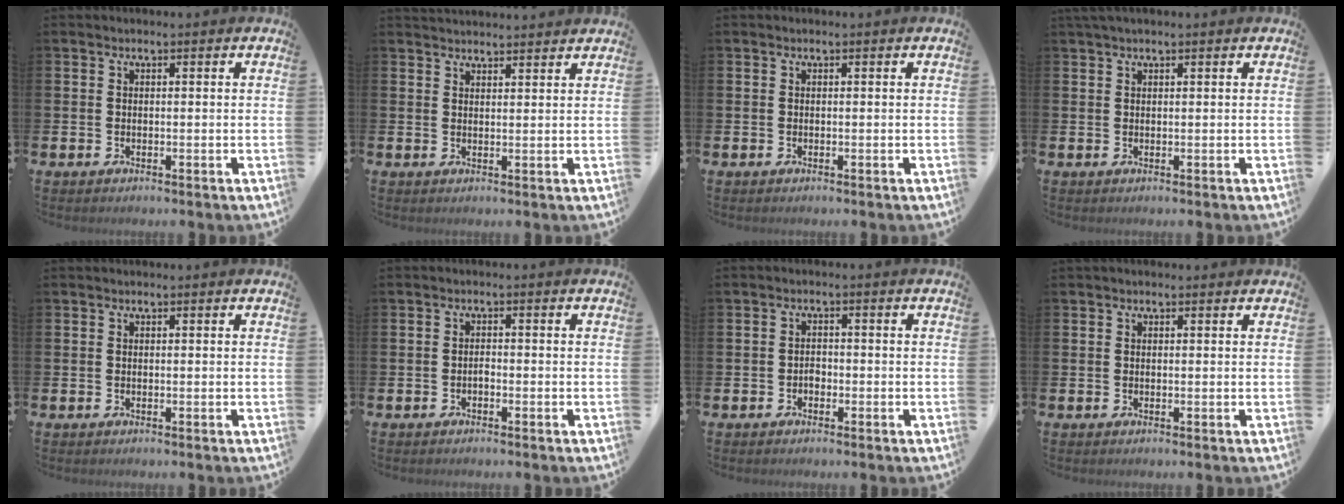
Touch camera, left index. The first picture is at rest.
{"total": 2.5, "force": [2.5, 0.2, 0.0], "torque": [0.006, -0.013, 0.043]}
{"total": 0.0}
{"total": 1.1, "force": [1.0, 0.0, 0.6], "torque": [-0.010, 0.001, 0.016]}
{"total": 0.0}
{"total": 0.8, "force": [-0.6, 0.4, 0.3], "torque": [-0.003, -0.003, -0.012]}
{"total": 1.3, "force": [-0.7, 1.0, 0.5], "torque": [-0.007, -0.001, -0.015]}
{"total": 0.0}